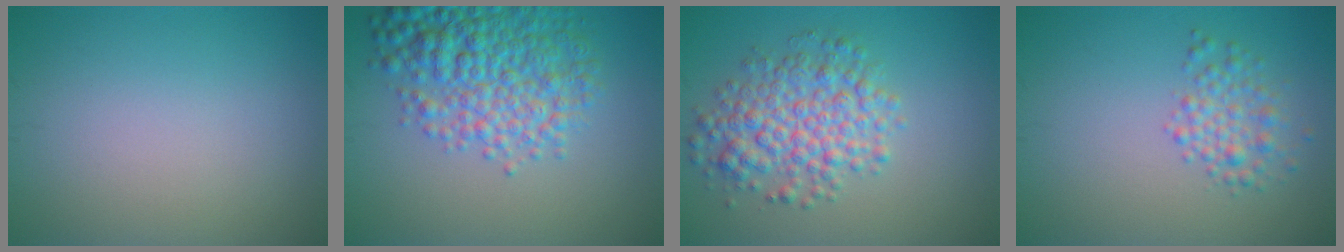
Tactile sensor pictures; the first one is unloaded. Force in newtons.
{"total": 7.0, "press": 7.0, "slide": 0.2}
{"total": 5.5, "press": 5.5, "slide": 0.1}
{"total": 2.5, "press": 2.5, "slide": 0.0}